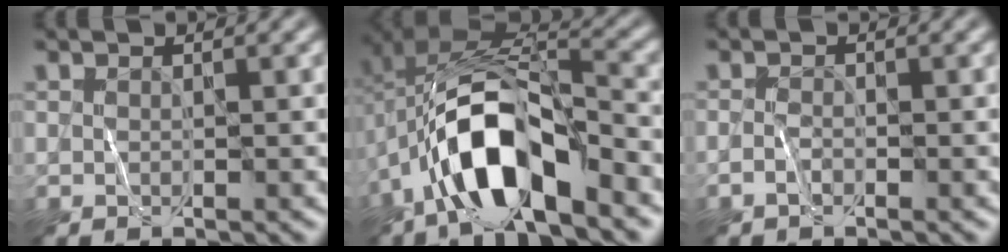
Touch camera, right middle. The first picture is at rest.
{"total": 11.1, "force": [-5.1, 4.3, 8.8], "torque": [-0.178, 0.006, -0.094]}
{"total": 0.9, "force": [-0.7, 0.2, 0.4], "torque": [-0.010, 0.002, -0.015]}